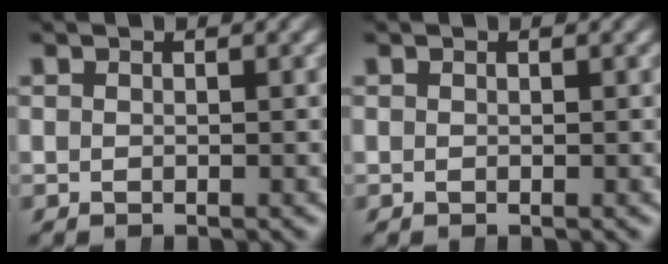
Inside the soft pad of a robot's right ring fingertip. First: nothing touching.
{"total": 0.0}